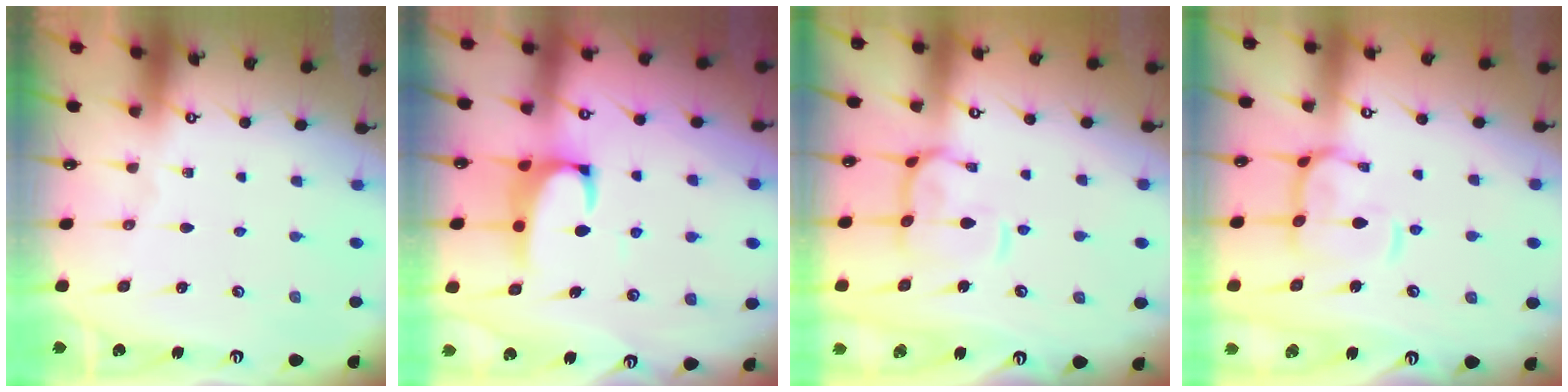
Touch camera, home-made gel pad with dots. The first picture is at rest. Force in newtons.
{"total": 2.4, "press": 2.2, "slide": 0.9}
{"total": 5.4, "press": 5.3, "slide": 1.1}
{"total": 6.5, "press": 6.4, "slide": 1.1}